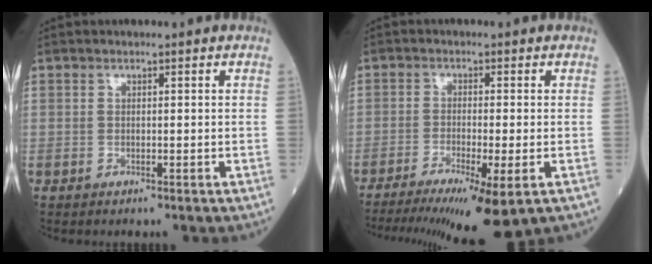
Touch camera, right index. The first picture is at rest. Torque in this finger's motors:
{"motor_torque": [0.52, -0.35, 0.30, 0.13]}